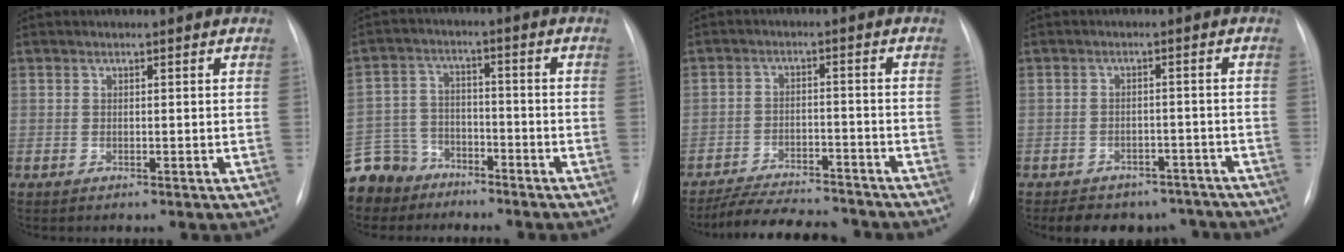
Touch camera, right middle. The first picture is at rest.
{"total": 10.6, "force": [-8.6, 6.1, 1.0], "torque": [-0.044, 0.011, -0.156]}
{"total": 11.9, "force": [-10.9, 2.8, 3.9], "torque": [-0.058, 0.003, -0.162]}
{"total": 10.6, "force": [-8.8, 5.5, 2.2], "torque": [-0.023, 0.013, -0.102]}